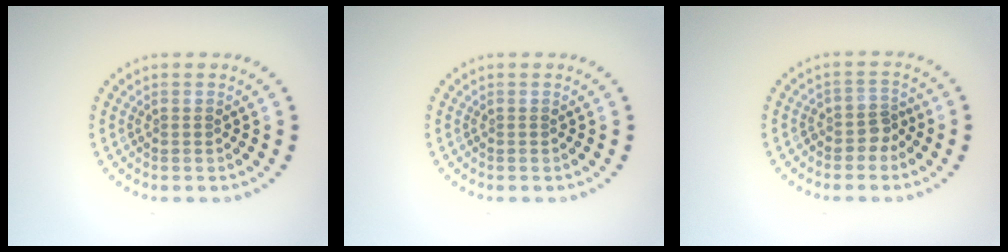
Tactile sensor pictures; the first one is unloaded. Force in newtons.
{"total": 0.0}
{"total": 1.9, "press": 1.5, "slide": 1.2}